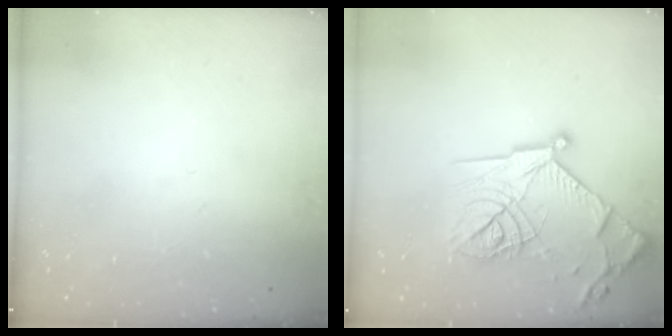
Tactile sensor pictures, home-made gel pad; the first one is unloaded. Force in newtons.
{"total": 21.2, "press": 21.2, "slide": 1.8}